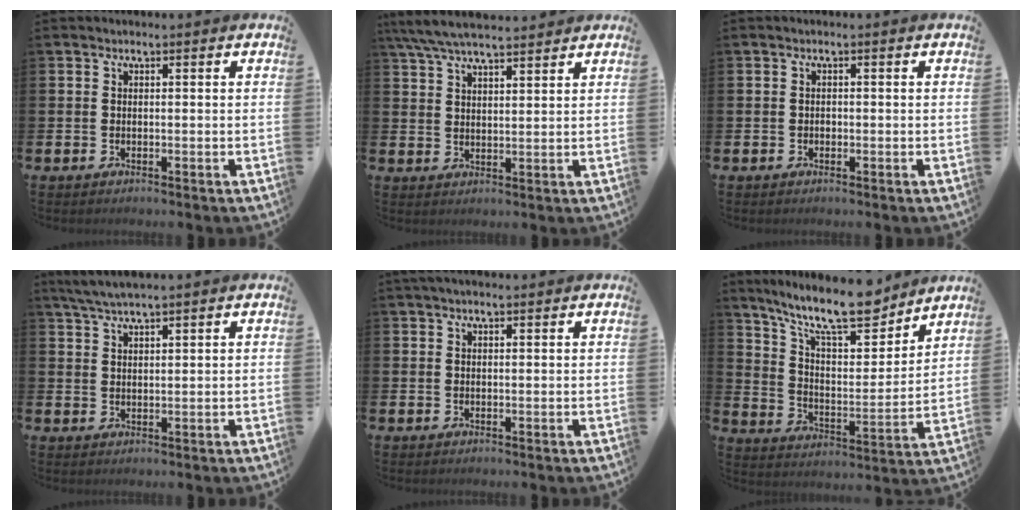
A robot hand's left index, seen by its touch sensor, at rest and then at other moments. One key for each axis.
{"total": 6.3, "fx": 5.8, "fy": 1.1, "fz": 2.2, "tx": -0.066, "ty": -0.018, "tz": 0.108}
{"total": 0.5, "fx": -0.2, "fy": 0.4, "fz": 0.2, "tx": -0.011, "ty": 0.007, "tz": -0.003}
{"total": 3.7, "fx": 3.3, "fy": 0.1, "fz": 1.6, "tx": -0.046, "ty": -0.001, "tz": 0.062}
{"total": 1.4, "fx": 1.2, "fy": 0.2, "fz": 0.7, "tx": -0.006, "ty": -0.001, "tz": 0.019}
{"total": 13.7, "fx": 11.7, "fy": 3.2, "fz": 6.4, "tx": -0.145, "ty": -0.066, "tz": 0.205}